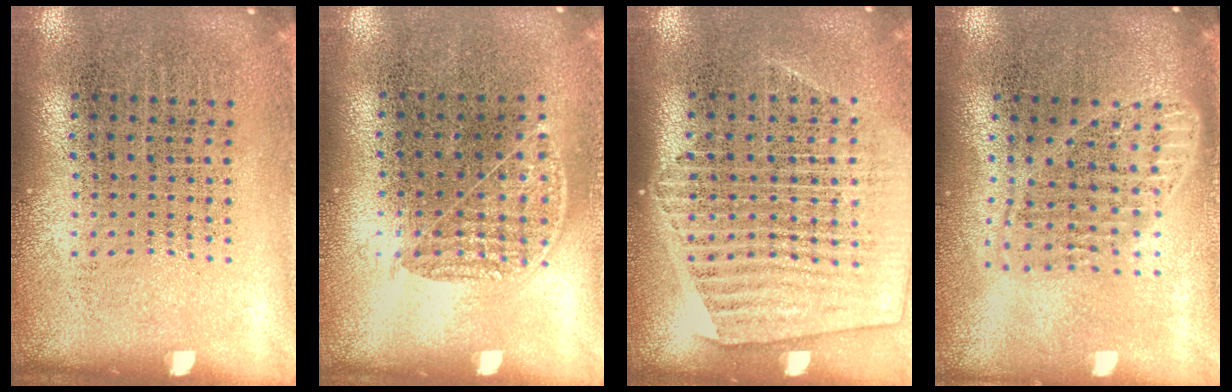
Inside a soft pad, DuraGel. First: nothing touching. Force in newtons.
{"total": 0.8, "press": 0.7, "slide": 0.5}
{"total": 1.6, "press": 1.4, "slide": 0.6}
{"total": 1.7, "press": 1.4, "slide": 0.9}